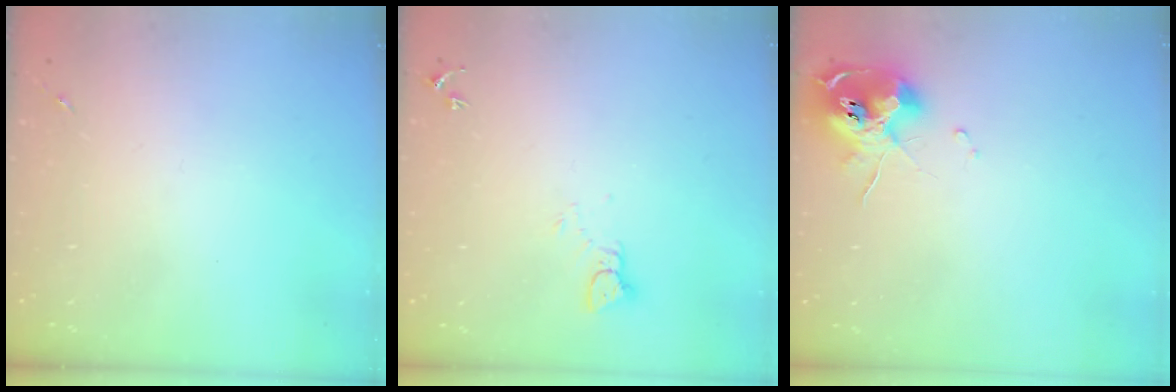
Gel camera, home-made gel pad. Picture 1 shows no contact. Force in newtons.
{"total": 3.1, "press": 3.1, "slide": 0.2}
{"total": 10.6, "press": 10.5, "slide": 1.2}